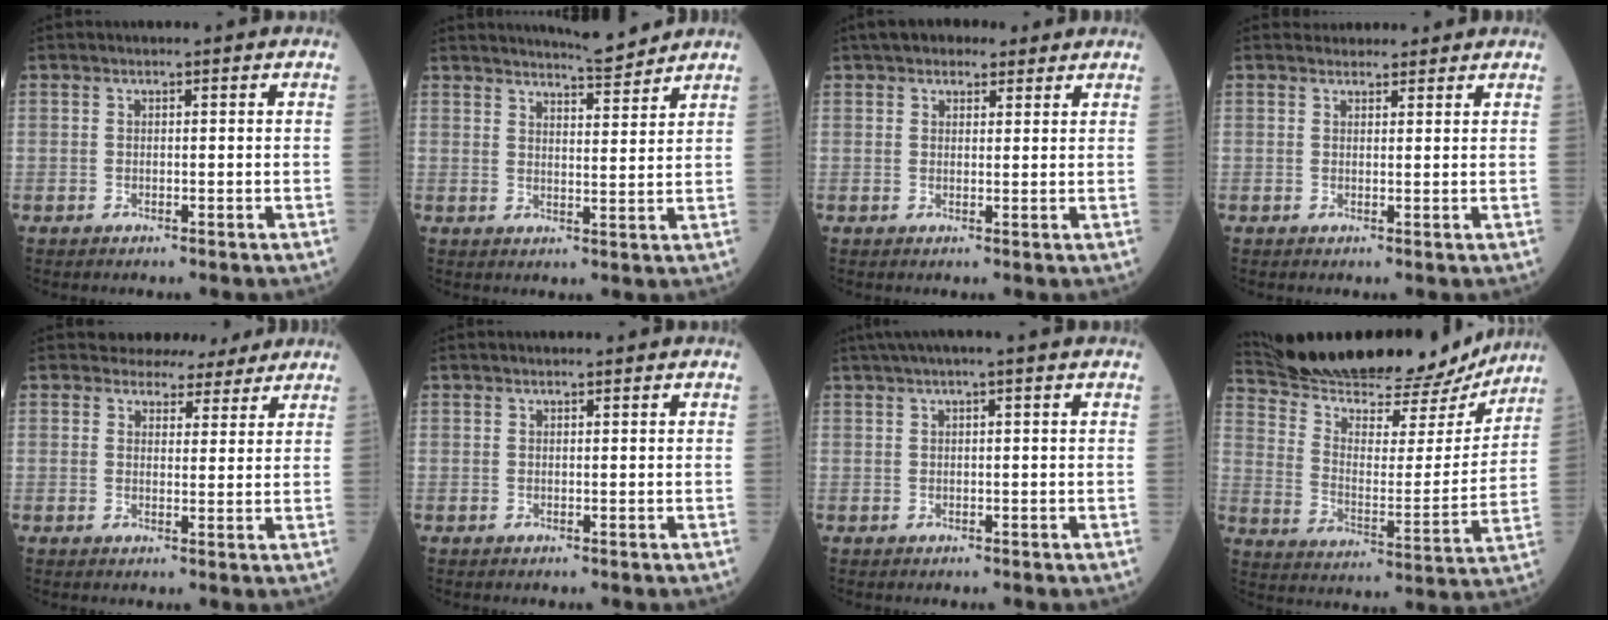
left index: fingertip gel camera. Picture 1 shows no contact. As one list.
[{"total": 5.9, "force": [5.8, -0.1, 1.2], "torque": [-0.028, -0.008, 0.086]}, {"total": 5.4, "force": [4.1, 2.7, 2.2], "torque": [-0.027, 0.029, 0.065]}, {"total": 3.4, "force": [3.1, 1.2, 0.2], "torque": [0.000, 0.015, 0.042]}, {"total": 5.6, "force": [5.0, 2.4, 0.1], "torque": [0.005, 0.003, 0.054]}, {"total": 0.6, "force": [0.6, 0.1, 0.1], "torque": [-0.009, 0.008, 0.012]}, {"total": 3.6, "force": [2.6, -0.5, 2.5], "torque": [-0.043, 0.029, 0.046]}, {"total": 25.7, "force": [23.5, 4.4, 9.6], "torque": [-0.166, -0.027, 0.343]}]